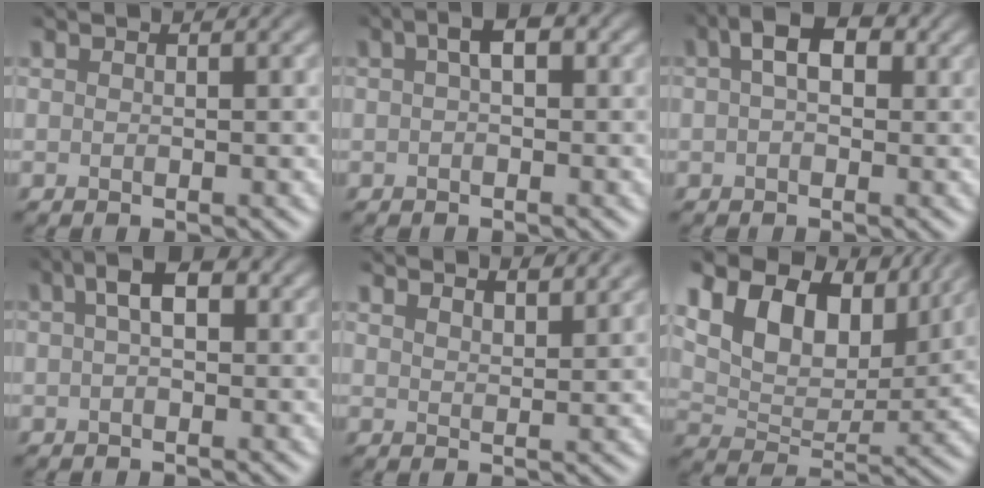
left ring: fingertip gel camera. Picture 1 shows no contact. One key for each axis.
{"total": 1.7, "fx": 0.3, "fy": 0.7, "fz": 1.5, "tx": -0.019, "ty": 0.008, "tz": 0.000}
{"total": 3.7, "fx": 1.1, "fy": 2.0, "fz": 2.9, "tx": -0.036, "ty": 0.012, "tz": 0.006}
{"total": 2.8, "fx": 0.7, "fy": 1.3, "fz": 2.4, "tx": -0.033, "ty": 0.009, "tz": 0.004}
{"total": 4.0, "fx": 3.6, "fy": 0.8, "fz": 1.5, "tx": -0.013, "ty": 0.010, "tz": 0.038}
{"total": 10.8, "fx": 6.2, "fy": 6.2, "fz": 6.3, "tx": -0.125, "ty": 0.019, "tz": 0.100}